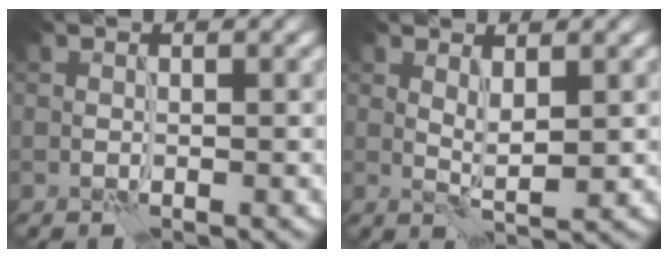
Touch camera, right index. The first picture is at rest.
{"total": 1.8, "force": [0.8, 0.3, 1.6], "torque": [-0.032, -0.006, 0.016]}